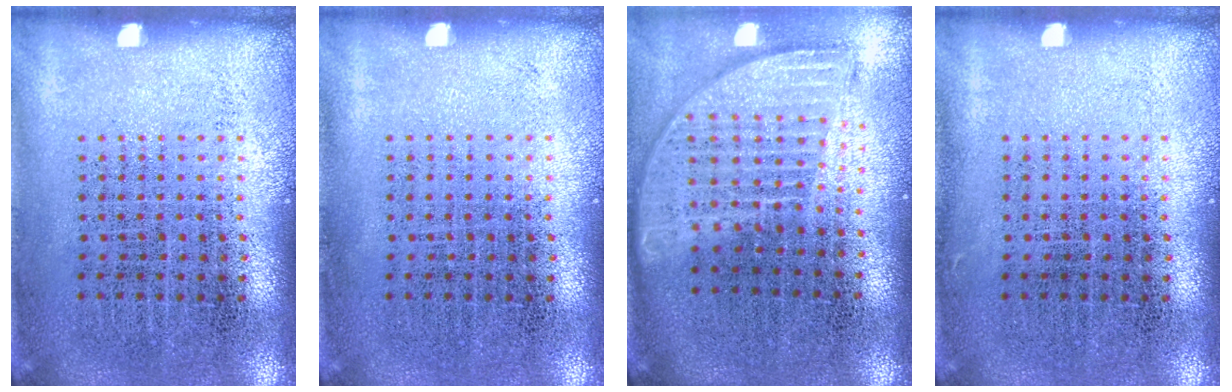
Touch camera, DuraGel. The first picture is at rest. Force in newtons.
{"total": 0.0}
{"total": 1.8, "press": 1.5, "slide": 1.0}
{"total": 0.0}